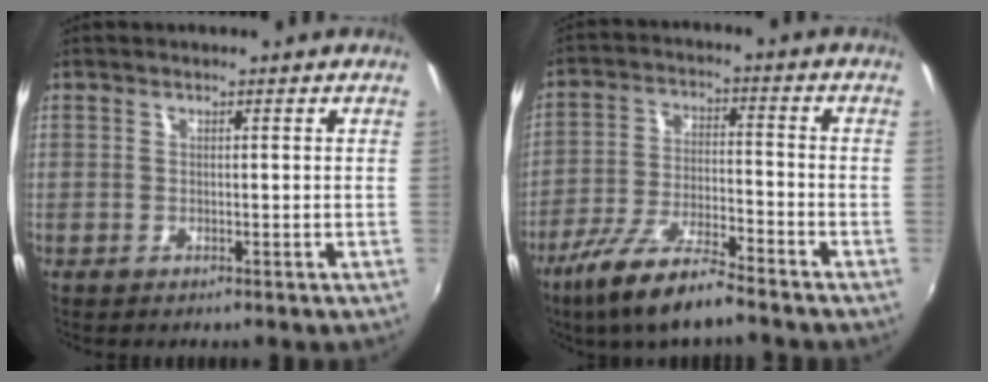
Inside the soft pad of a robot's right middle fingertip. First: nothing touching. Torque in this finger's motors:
{"motor_torque": [1.15, -0.99, 0.49, 0.17]}